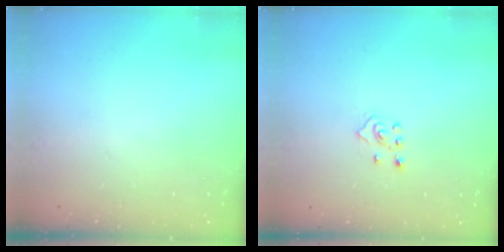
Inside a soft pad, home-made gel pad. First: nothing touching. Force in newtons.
{"total": 3.9, "press": 3.8, "slide": 0.8}